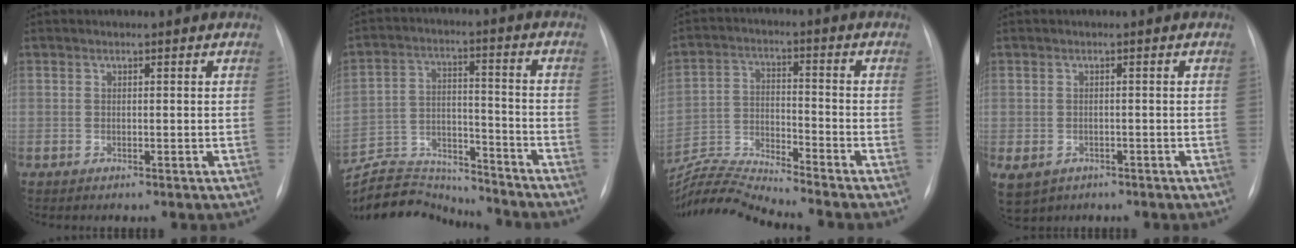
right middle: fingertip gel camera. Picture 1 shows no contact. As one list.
[{"total": 14.5, "force": [-14.3, 1.8, 1.4], "torque": [-0.025, 0.028, -0.231]}, {"total": 10.3, "force": [-9.9, -2.3, 1.3], "torque": [-0.036, 0.002, -0.188]}, {"total": 9.3, "force": [-5.0, 7.2, 3.0], "torque": [-0.087, -0.002, -0.062]}]